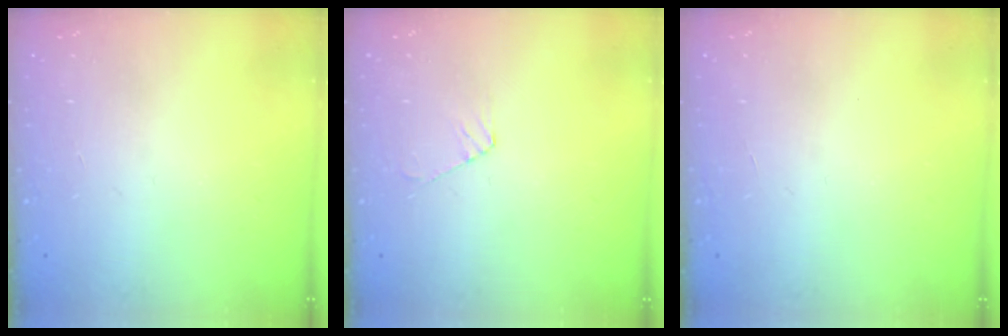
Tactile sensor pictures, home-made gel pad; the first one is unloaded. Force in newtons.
{"total": 5.3, "press": 5.3, "slide": 0.7}
{"total": 0.0}